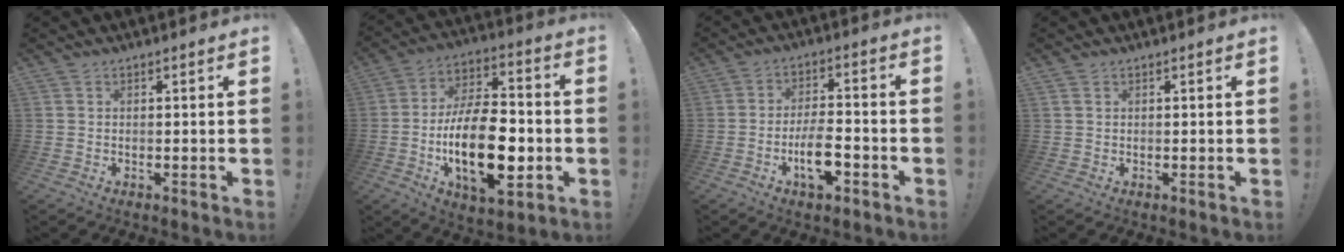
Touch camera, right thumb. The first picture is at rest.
{"total": 24.0, "force": [-5.4, 11.9, 20.1], "torque": [-0.377, 0.015, -0.081]}
{"total": 10.2, "force": [-4.2, 4.1, 8.3], "torque": [-0.152, 0.015, -0.072]}
{"total": 1.2, "force": [0.7, 0.7, 0.5], "torque": [-0.011, 0.001, 0.014]}